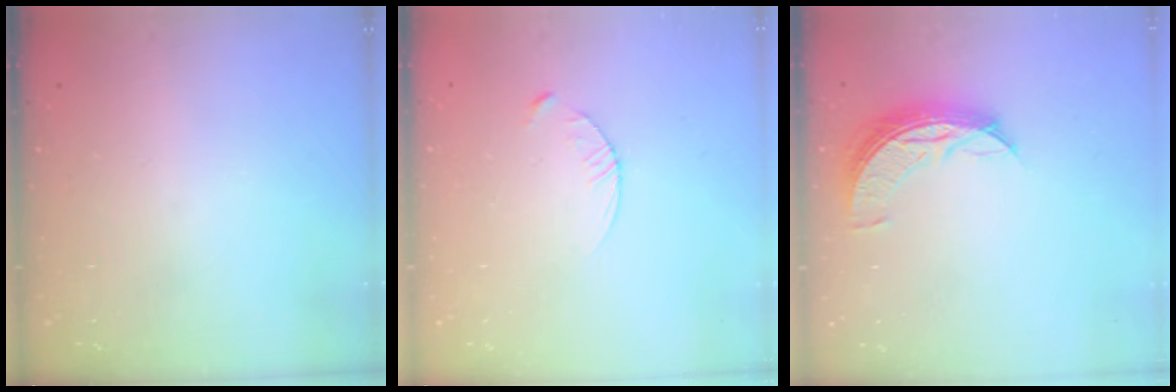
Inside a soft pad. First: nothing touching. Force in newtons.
{"total": 3.4, "press": 3.4, "slide": 0.4}
{"total": 8.2, "press": 8.1, "slide": 0.3}